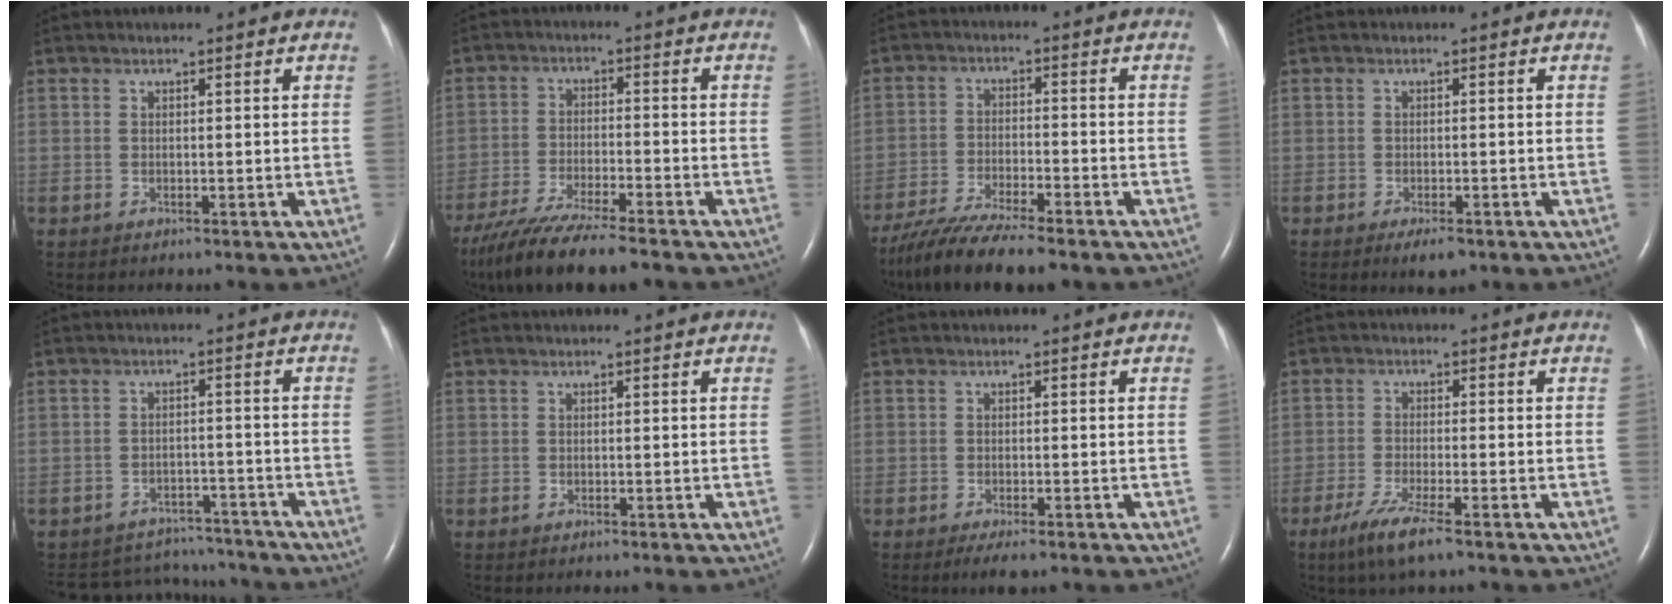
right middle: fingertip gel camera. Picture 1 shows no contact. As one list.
[{"total": 13.2, "force": [-10.9, 1.0, 7.3], "torque": [-0.134, -0.035, -0.181]}, {"total": 11.7, "force": [-9.6, 1.1, 6.5], "torque": [-0.116, -0.029, -0.159]}, {"total": 2.7, "force": [-1.7, 0.8, 2.0], "torque": [-0.035, -0.003, -0.023]}, {"total": 11.2, "force": [-10.8, 3.1, 0.5], "torque": [-0.020, 0.017, -0.144]}, {"total": 0.0}, {"total": 2.5, "force": [-1.7, 0.5, 1.8], "torque": [-0.033, -0.007, -0.028]}, {"total": 5.7, "force": [-3.7, 0.2, 4.3], "torque": [-0.095, -0.016, -0.071]}]